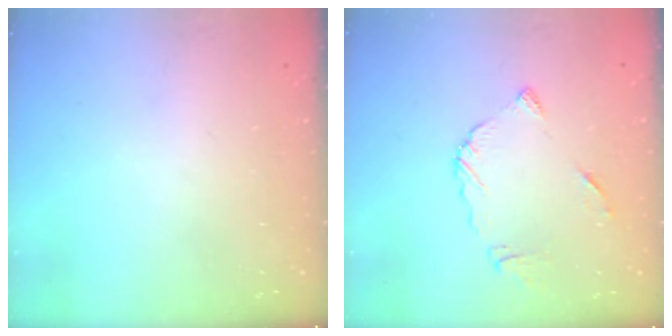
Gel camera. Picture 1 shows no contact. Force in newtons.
{"total": 8.8, "press": 8.7, "slide": 0.9}